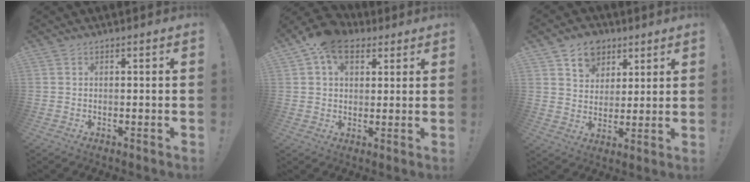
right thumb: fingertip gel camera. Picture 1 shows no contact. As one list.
[{"total": 10.2, "force": [5.1, 7.0, 5.4], "torque": [-0.095, -0.006, 0.096]}, {"total": 10.0, "force": [5.6, 7.8, 2.6], "torque": [-0.033, -0.037, 0.109]}]